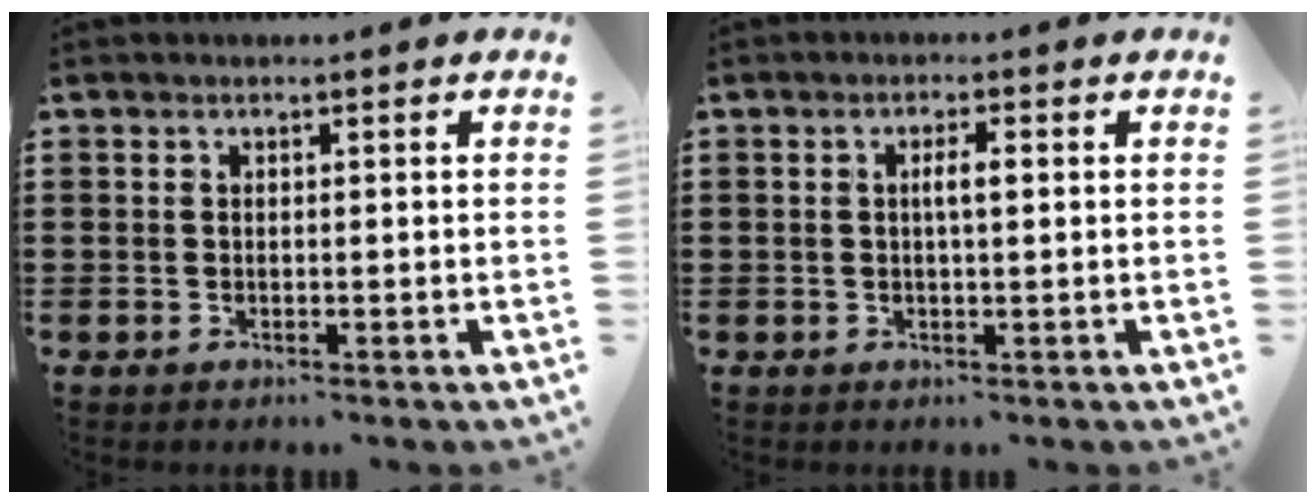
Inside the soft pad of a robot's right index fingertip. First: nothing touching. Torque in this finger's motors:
{"motor_torque": [0.23, -0.17, 0.03, 0.02]}